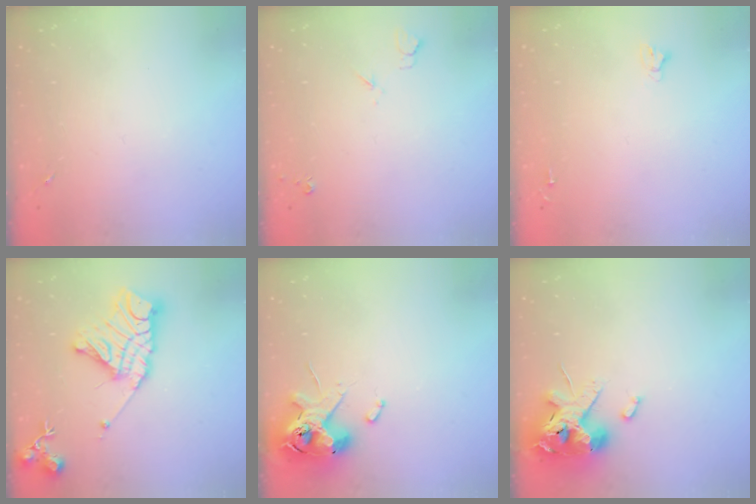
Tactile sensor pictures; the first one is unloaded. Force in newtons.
{"total": 3.6, "press": 3.5, "slide": 0.8}
{"total": 2.4, "press": 2.4, "slide": 0.2}
{"total": 17.0, "press": 16.9, "slide": 1.3}
{"total": 12.1, "press": 11.9, "slide": 1.9}
{"total": 14.4, "press": 14.3, "slide": 2.2}